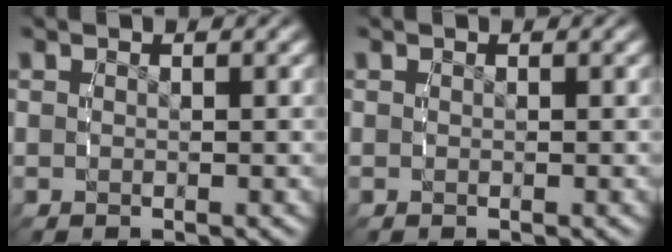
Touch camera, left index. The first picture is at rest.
{"total": 0.0}